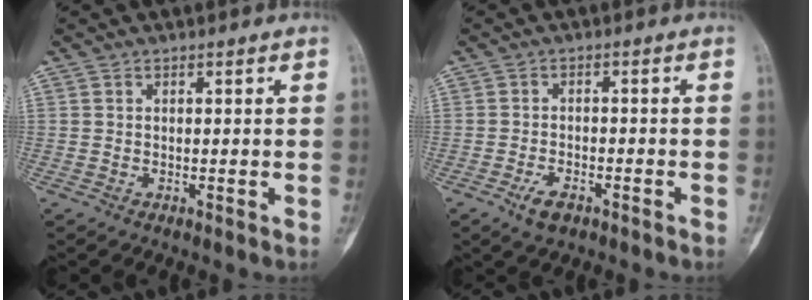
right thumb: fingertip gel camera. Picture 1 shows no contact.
{"total": 3.8, "force": [-2.3, 1.8, 2.5], "torque": [-0.046, 0.009, -0.038]}